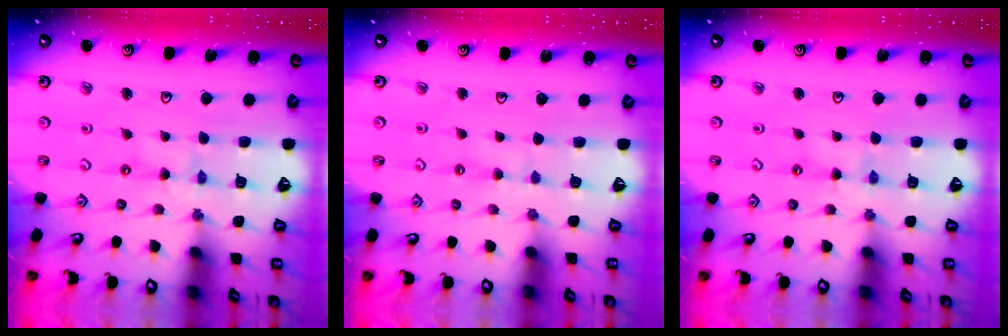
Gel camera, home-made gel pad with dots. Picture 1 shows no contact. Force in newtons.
{"total": 1.8, "press": 1.8, "slide": 0.3}
{"total": 2.2, "press": 2.2, "slide": 0.4}